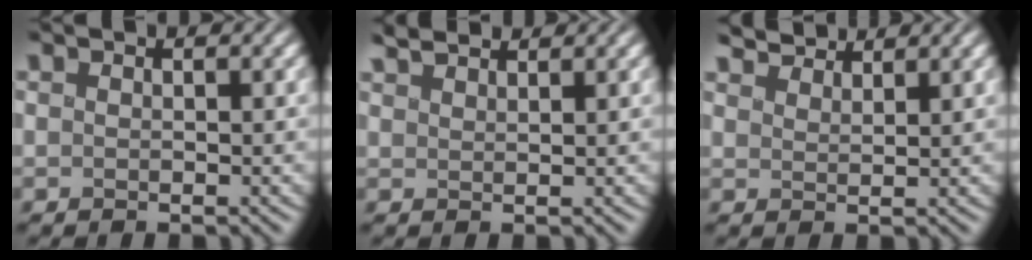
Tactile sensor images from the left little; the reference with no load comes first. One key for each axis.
{"total": 3.3, "fx": 3.0, "fy": 0.8, "fz": 1.2, "tx": -0.011, "ty": 0.016, "tz": 0.032}
{"total": 4.1, "fx": 4.0, "fy": 0.7, "fz": 0.9, "tx": -0.017, "ty": 0.010, "tz": 0.049}